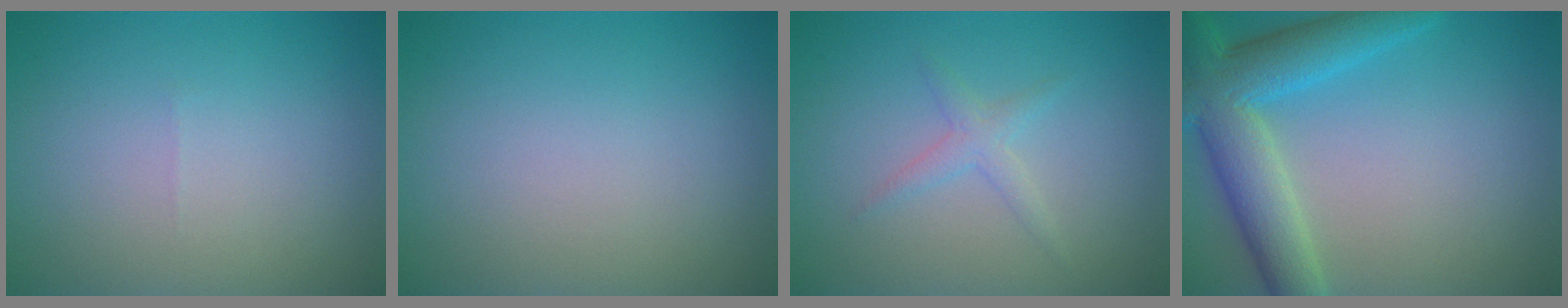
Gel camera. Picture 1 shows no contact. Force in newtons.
{"total": 0.0}
{"total": 1.4, "press": 1.4, "slide": 0.0}
{"total": 7.3, "press": 7.2, "slide": 0.3}